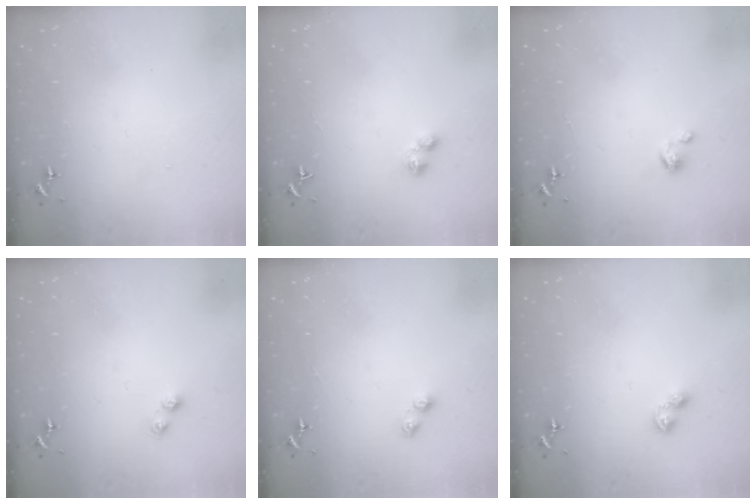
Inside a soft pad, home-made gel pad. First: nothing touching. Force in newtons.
{"total": 2.4, "press": 2.4, "slide": 0.4}
{"total": 4.3, "press": 4.3, "slide": 0.3}
{"total": 3.6, "press": 3.6, "slide": 0.4}
{"total": 4.0, "press": 3.9, "slide": 0.6}
{"total": 3.7, "press": 3.7, "slide": 0.5}